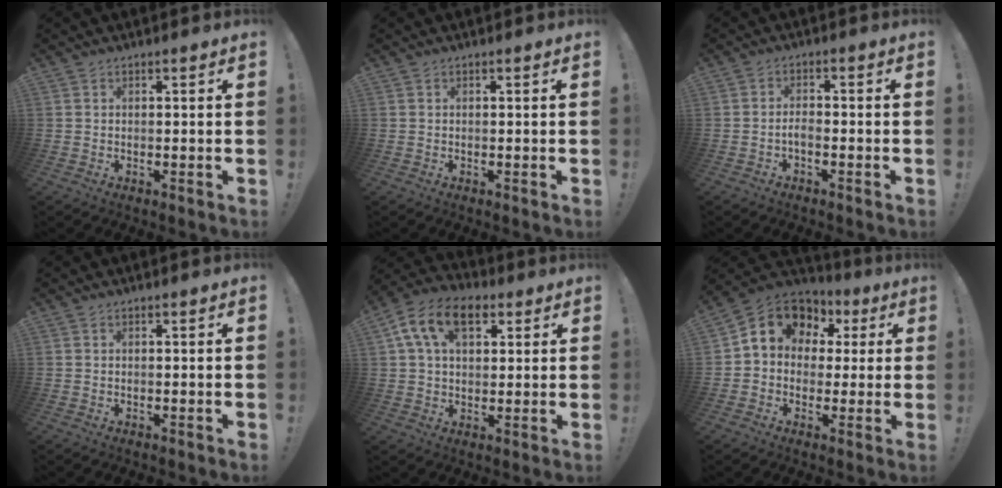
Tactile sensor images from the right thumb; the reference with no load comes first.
{"total": 0.0}
{"total": 2.7, "force": [-1.6, 0.8, 2.0], "torque": [-0.046, 0.000, -0.032]}
{"total": 0.0}
{"total": 13.6, "force": [5.4, 8.4, 9.1], "torque": [-0.150, 0.000, 0.101]}
{"total": 11.0, "force": [4.1, 8.8, 5.2], "torque": [-0.070, -0.020, 0.078]}